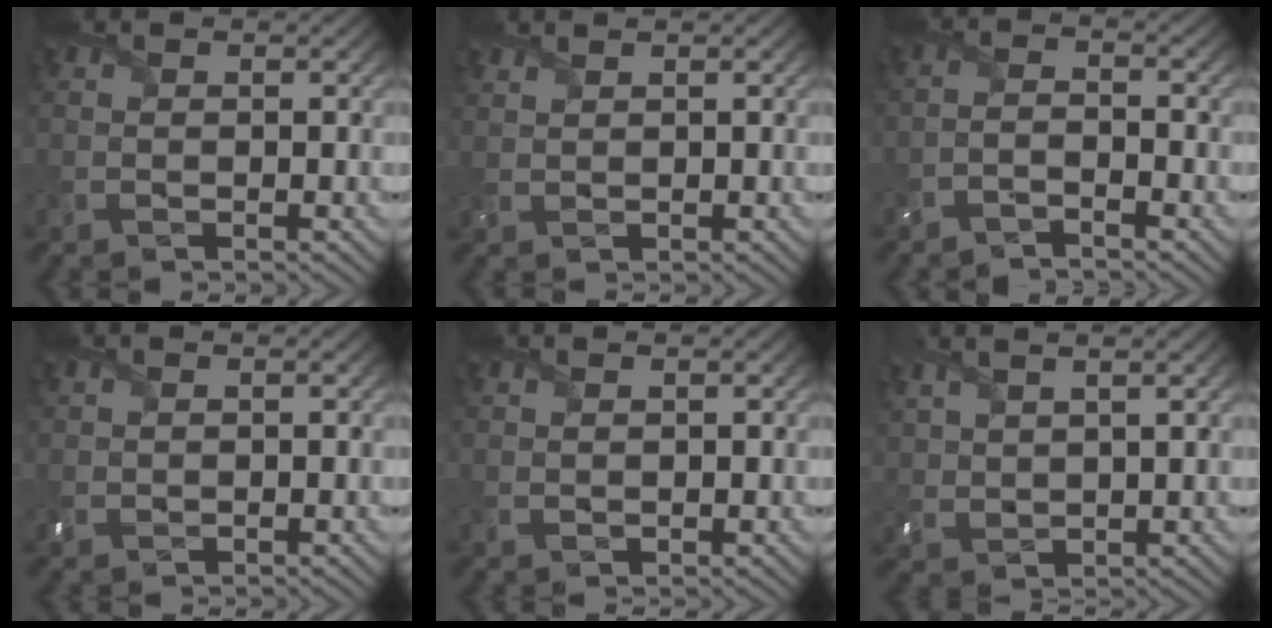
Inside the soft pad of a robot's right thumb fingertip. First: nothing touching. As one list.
[{"total": 1.1, "force": [1.0, 0.3, 0.4], "torque": [-0.012, 0.003, 0.027]}, {"total": 2.4, "force": [-2.3, 0.1, 0.6], "torque": [-0.015, 0.000, -0.055]}, {"total": 0.7, "force": [0.4, 0.5, 0.4], "torque": [-0.014, 0.001, 0.011]}, {"total": 0.7, "force": [0.5, 0.2, 0.5], "torque": [-0.010, -0.001, 0.014]}, {"total": 4.5, "force": [2.9, 1.4, 3.1], "torque": [-0.079, 0.006, 0.063]}]